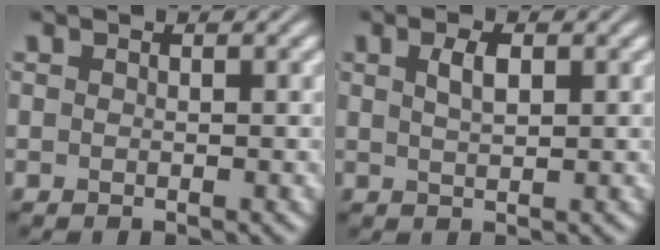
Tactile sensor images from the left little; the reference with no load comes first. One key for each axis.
{"total": 2.0, "fx": 0.8, "fy": 0.7, "fz": 1.7, "tx": -0.035, "ty": 0.003, "tz": 0.017}